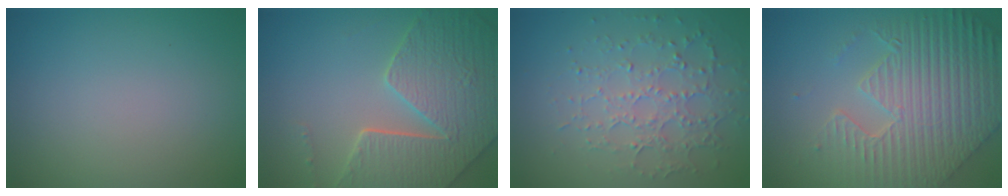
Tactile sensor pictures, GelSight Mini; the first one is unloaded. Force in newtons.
{"total": 8.0, "press": 5.8, "slide": 5.5}
{"total": 4.1, "press": 3.4, "slide": 2.3}
{"total": 9.5, "press": 6.5, "slide": 6.8}